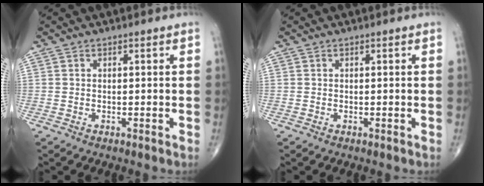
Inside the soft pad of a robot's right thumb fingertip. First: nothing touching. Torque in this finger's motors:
{"motor_torque": [0.01, 0.01, -0.02, 0.02, 0.01]}